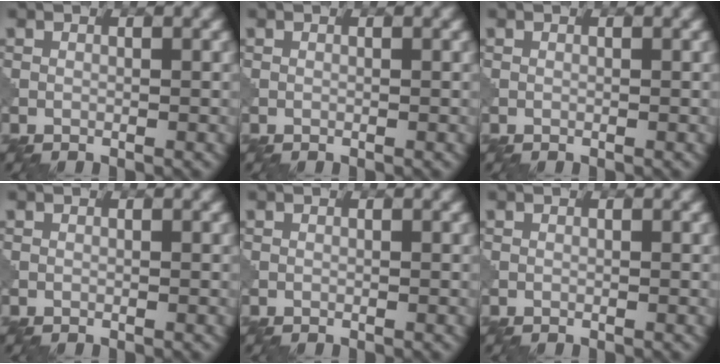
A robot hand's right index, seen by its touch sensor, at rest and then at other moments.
{"total": 0.0}
{"total": 0.0}
{"total": 0.0}
{"total": 0.0}
{"total": 0.0}